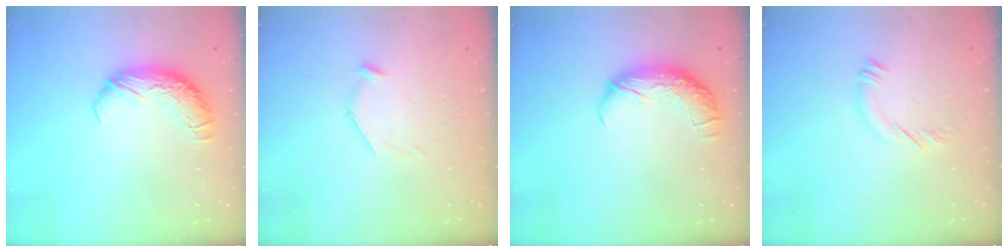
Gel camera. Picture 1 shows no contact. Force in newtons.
{"total": 8.1, "press": 8.1, "slide": 0.7}
{"total": 2.3, "press": 0.9, "slide": 2.1}
{"total": 5.2, "press": 5.2, "slide": 0.3}